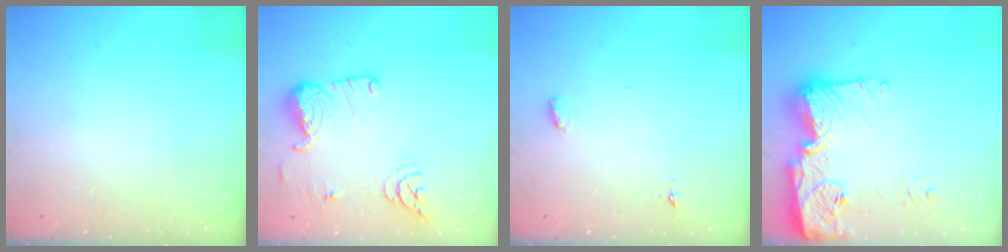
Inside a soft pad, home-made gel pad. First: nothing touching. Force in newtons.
{"total": 17.5, "press": 16.1, "slide": 6.9}
{"total": 3.0, "press": 2.8, "slide": 0.9}
{"total": 18.9, "press": 18.8, "slide": 1.7}